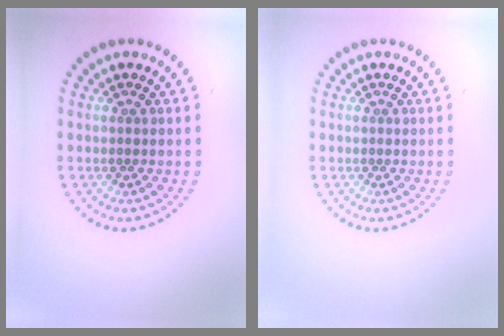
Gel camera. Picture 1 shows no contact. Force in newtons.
{"total": 0.0}